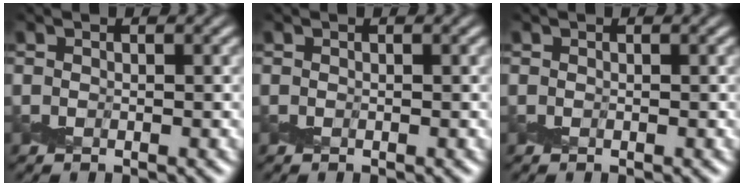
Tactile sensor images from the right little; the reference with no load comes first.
{"total": 0.0}
{"total": 0.0}